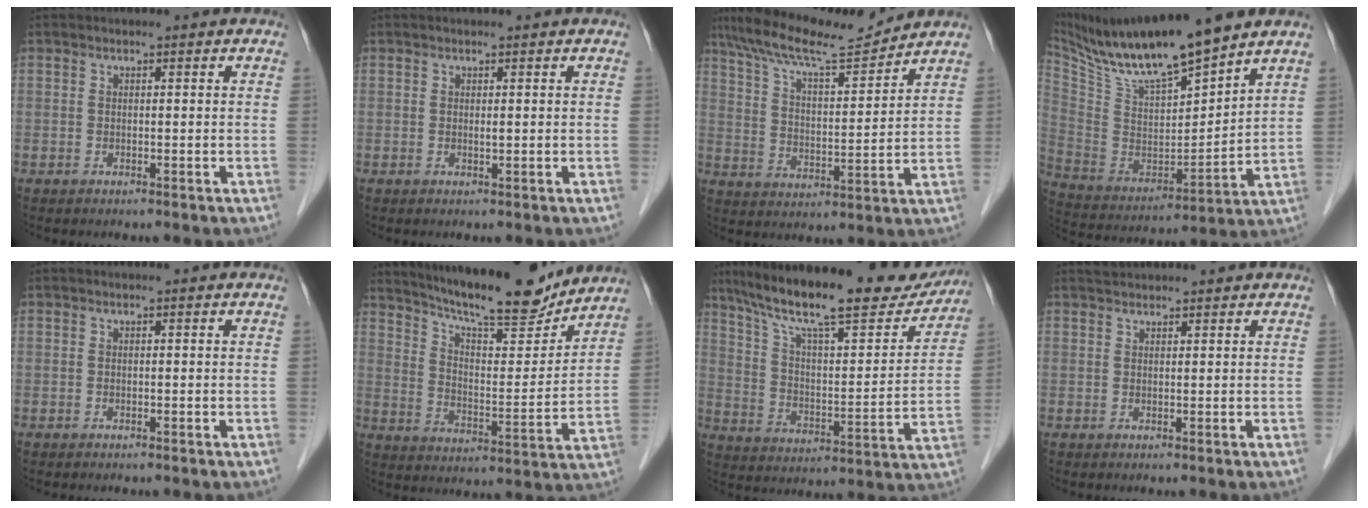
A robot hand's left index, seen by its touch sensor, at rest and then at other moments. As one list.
[{"total": 0.5, "force": [0.2, 0.1, 0.5], "torque": [-0.008, -0.003, 0.002]}, {"total": 13.0, "force": [11.8, 0.8, 5.6], "torque": [-0.108, 0.007, 0.201]}, {"total": 17.8, "force": [14.9, 1.6, 9.5], "torque": [-0.182, -0.008, 0.280]}, {"total": 0.0}, {"total": 17.3, "force": [15.7, 2.3, 7.1], "torque": [-0.119, -0.012, 0.237]}, {"total": 25.0, "force": [21.0, 4.7, 12.9], "torque": [-0.212, 0.000, 0.307]}, {"total": 2.4, "force": [2.4, 0.3, 0.3], "torque": [-0.007, 0.026, 0.044]}]